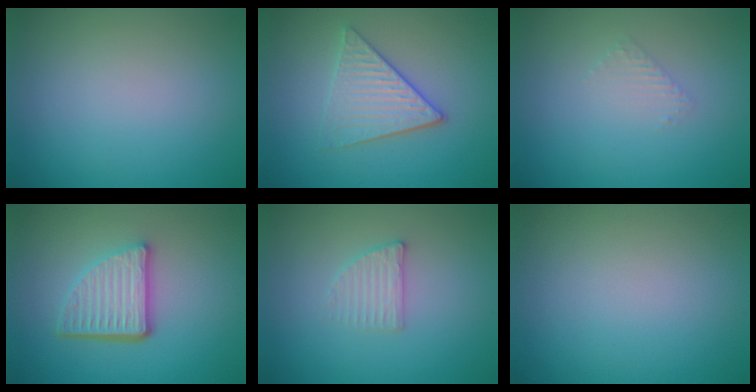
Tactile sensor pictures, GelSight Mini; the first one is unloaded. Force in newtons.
{"total": 3.9, "press": 3.4, "slide": 2.0}
{"total": 0.9, "press": 0.9, "slide": 0.2}
{"total": 5.1, "press": 3.6, "slide": 3.6}
{"total": 1.9, "press": 1.9, "slide": 0.4}
{"total": 0.0}